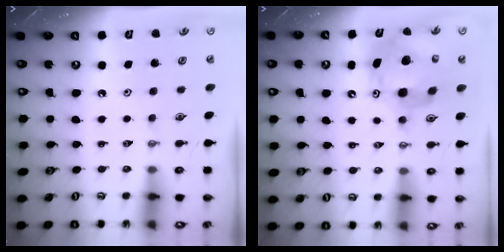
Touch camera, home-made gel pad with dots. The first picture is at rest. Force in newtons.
{"total": 14.7, "press": 14.6, "slide": 1.6}